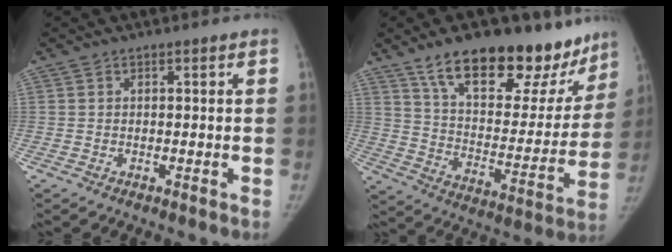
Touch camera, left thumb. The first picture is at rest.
{"total": 26.9, "force": [19.1, 11.6, 14.9], "torque": [-0.167, -0.081, 0.290]}